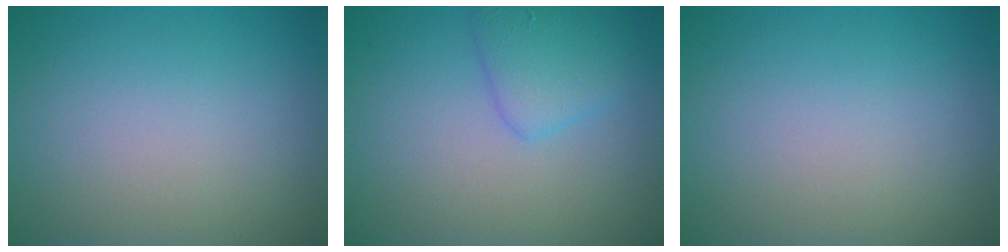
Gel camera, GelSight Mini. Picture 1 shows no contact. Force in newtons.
{"total": 2.6, "press": 2.6, "slide": 0.2}
{"total": 0.0}